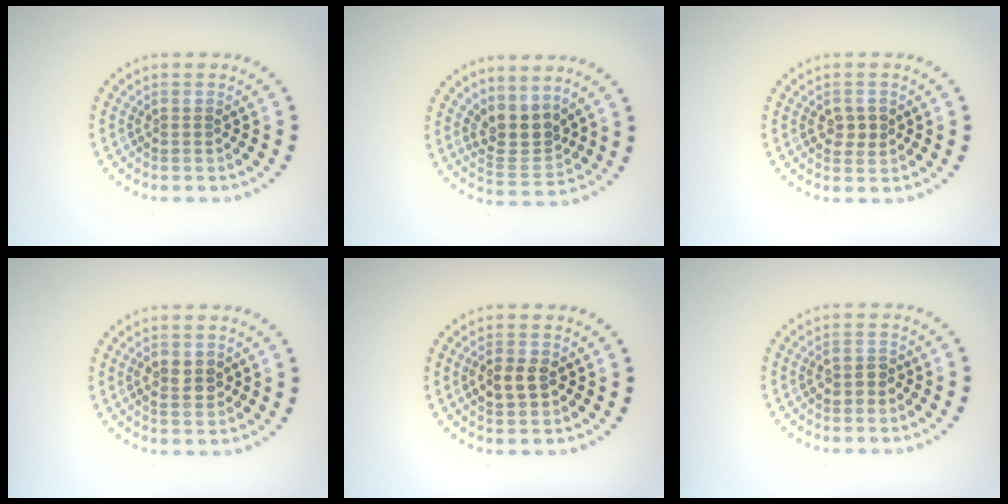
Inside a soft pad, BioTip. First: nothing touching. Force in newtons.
{"total": 3.4, "press": 3.0, "slide": 1.6}
{"total": 1.9, "press": 1.9, "slide": 0.2}
{"total": 2.3, "press": 2.3, "slide": 0.1}
{"total": 2.6, "press": 2.6, "slide": 0.0}
{"total": 1.7, "press": 1.7, "slide": 0.4}